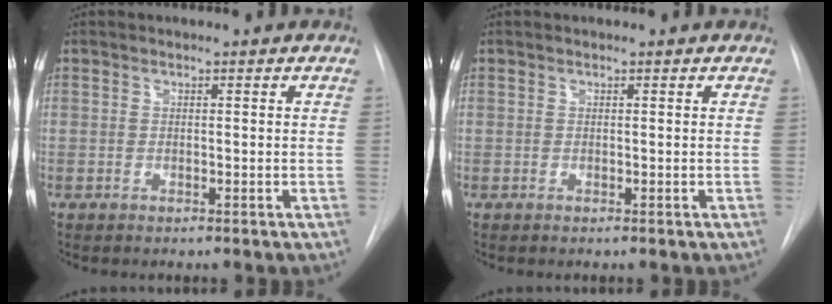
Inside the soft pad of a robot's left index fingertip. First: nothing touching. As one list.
[{"total": 0.0}]